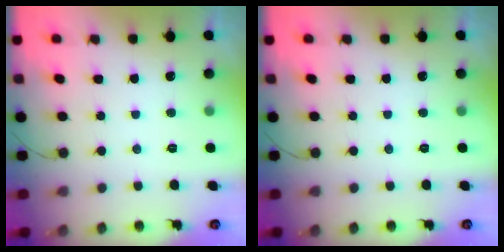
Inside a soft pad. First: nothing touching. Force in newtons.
{"total": 0.0}